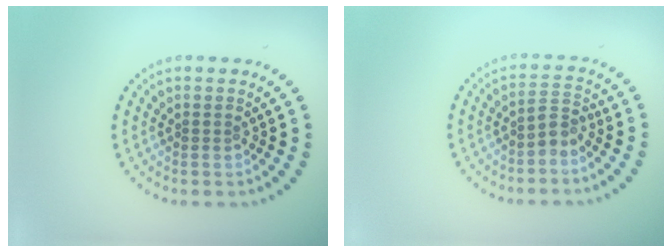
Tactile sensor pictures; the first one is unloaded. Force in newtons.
{"total": 1.7, "press": 1.4, "slide": 0.9}